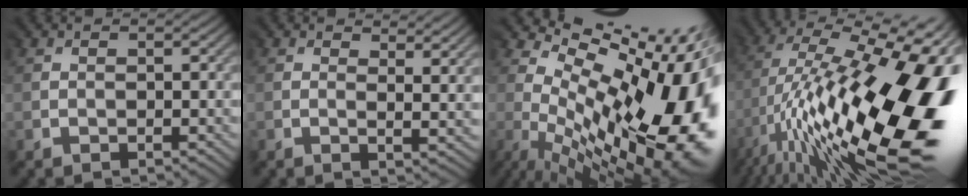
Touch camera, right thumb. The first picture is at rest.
{"total": 2.5, "force": [1.6, 0.2, 2.0], "torque": [-0.048, -0.002, 0.022]}
{"total": 19.3, "force": [1.2, 8.8, 17.1], "torque": [-0.203, -0.020, 0.033]}
{"total": 20.1, "force": [-1.7, 7.3, 18.7], "torque": [-0.325, 0.005, -0.040]}